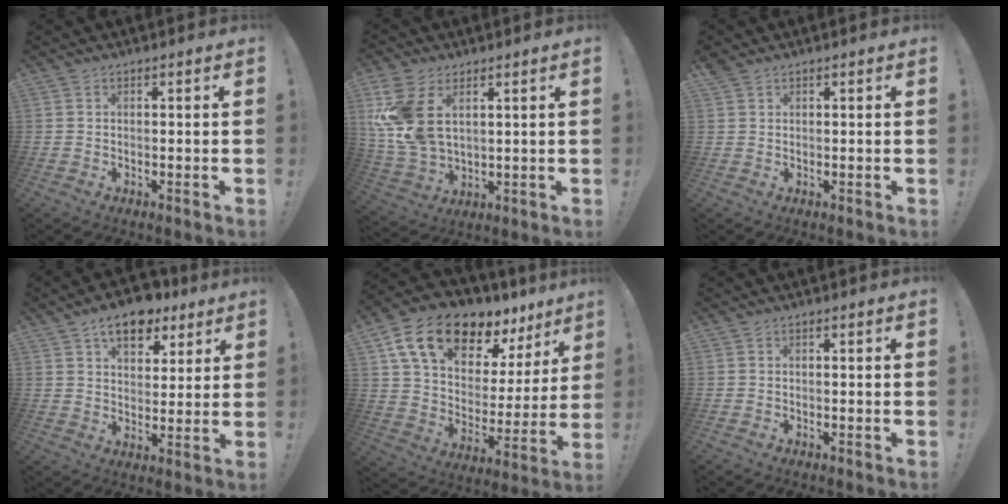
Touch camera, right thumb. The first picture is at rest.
{"total": 13.3, "force": [4.9, 7.9, 9.5], "torque": [-0.199, -0.020, 0.096]}
{"total": 1.6, "force": [1.2, 0.9, 0.5], "torque": [-0.005, -0.005, 0.023]}
{"total": 11.1, "force": [6.8, 6.4, 6.0], "torque": [-0.084, -0.033, 0.123]}
{"total": 18.5, "force": [12.9, 8.8, 9.8], "torque": [-0.166, -0.083, 0.233]}
{"total": 0.0}